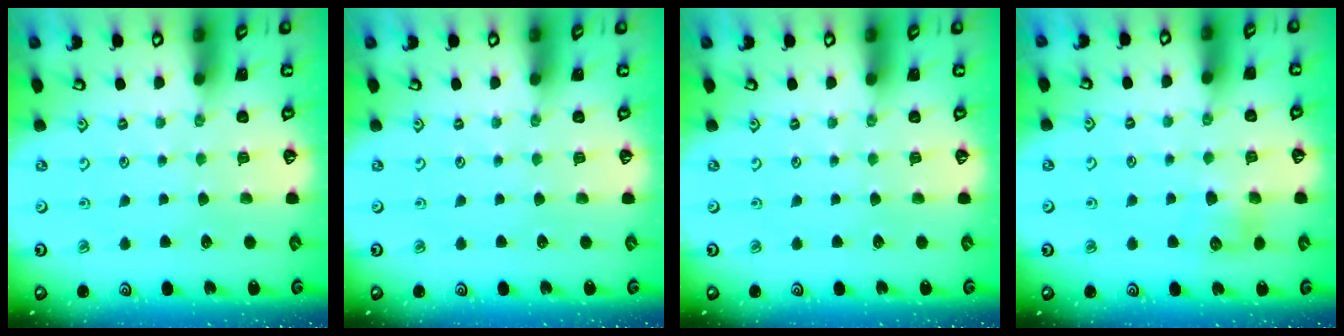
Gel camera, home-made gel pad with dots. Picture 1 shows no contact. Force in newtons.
{"total": 0.0}
{"total": 0.0}
{"total": 6.2, "press": 6.2, "slide": 0.6}